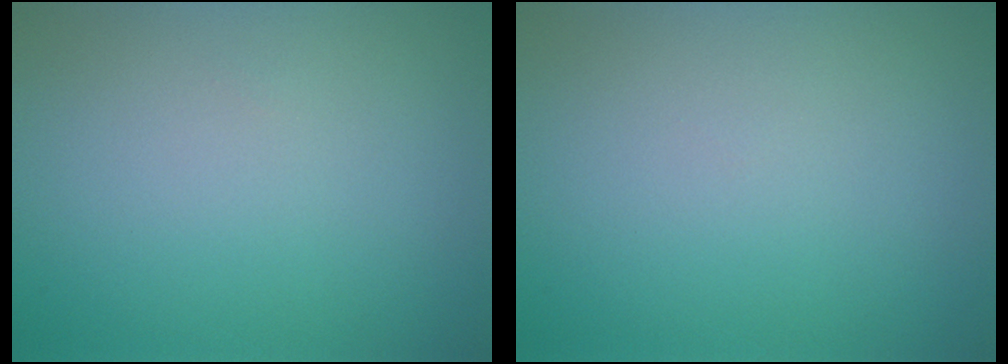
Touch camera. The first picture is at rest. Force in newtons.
{"total": 0.0}